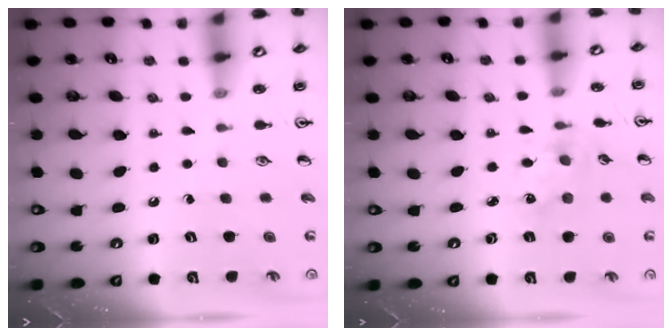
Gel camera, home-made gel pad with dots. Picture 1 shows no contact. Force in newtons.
{"total": 1.6, "press": 1.6, "slide": 0.0}